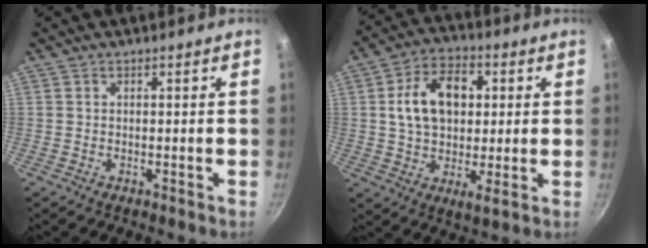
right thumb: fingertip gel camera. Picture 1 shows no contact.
{"total": 14.5, "force": [3.0, 9.1, 10.8], "torque": [-0.162, -0.001, 0.037]}